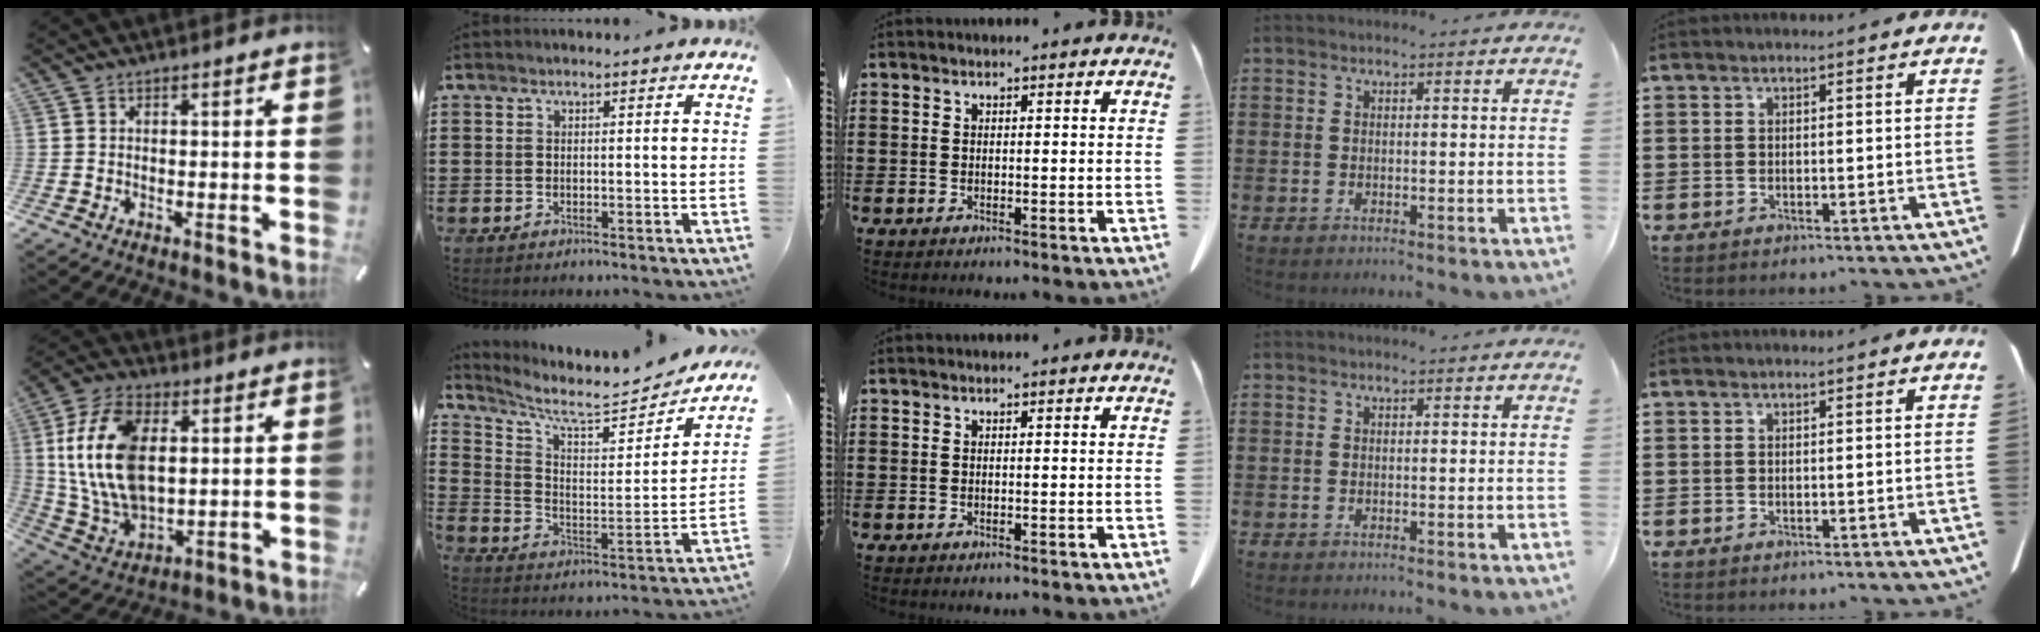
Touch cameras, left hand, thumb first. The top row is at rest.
{"thumb": {"total": 18.2, "force": [3.3, 11.6, 13.6], "torque": [-0.324, 0.000, 0.058]}, "index": {"total": 6.9, "force": [5.9, 1.1, 3.3], "torque": [-0.086, -0.049, 0.095]}}